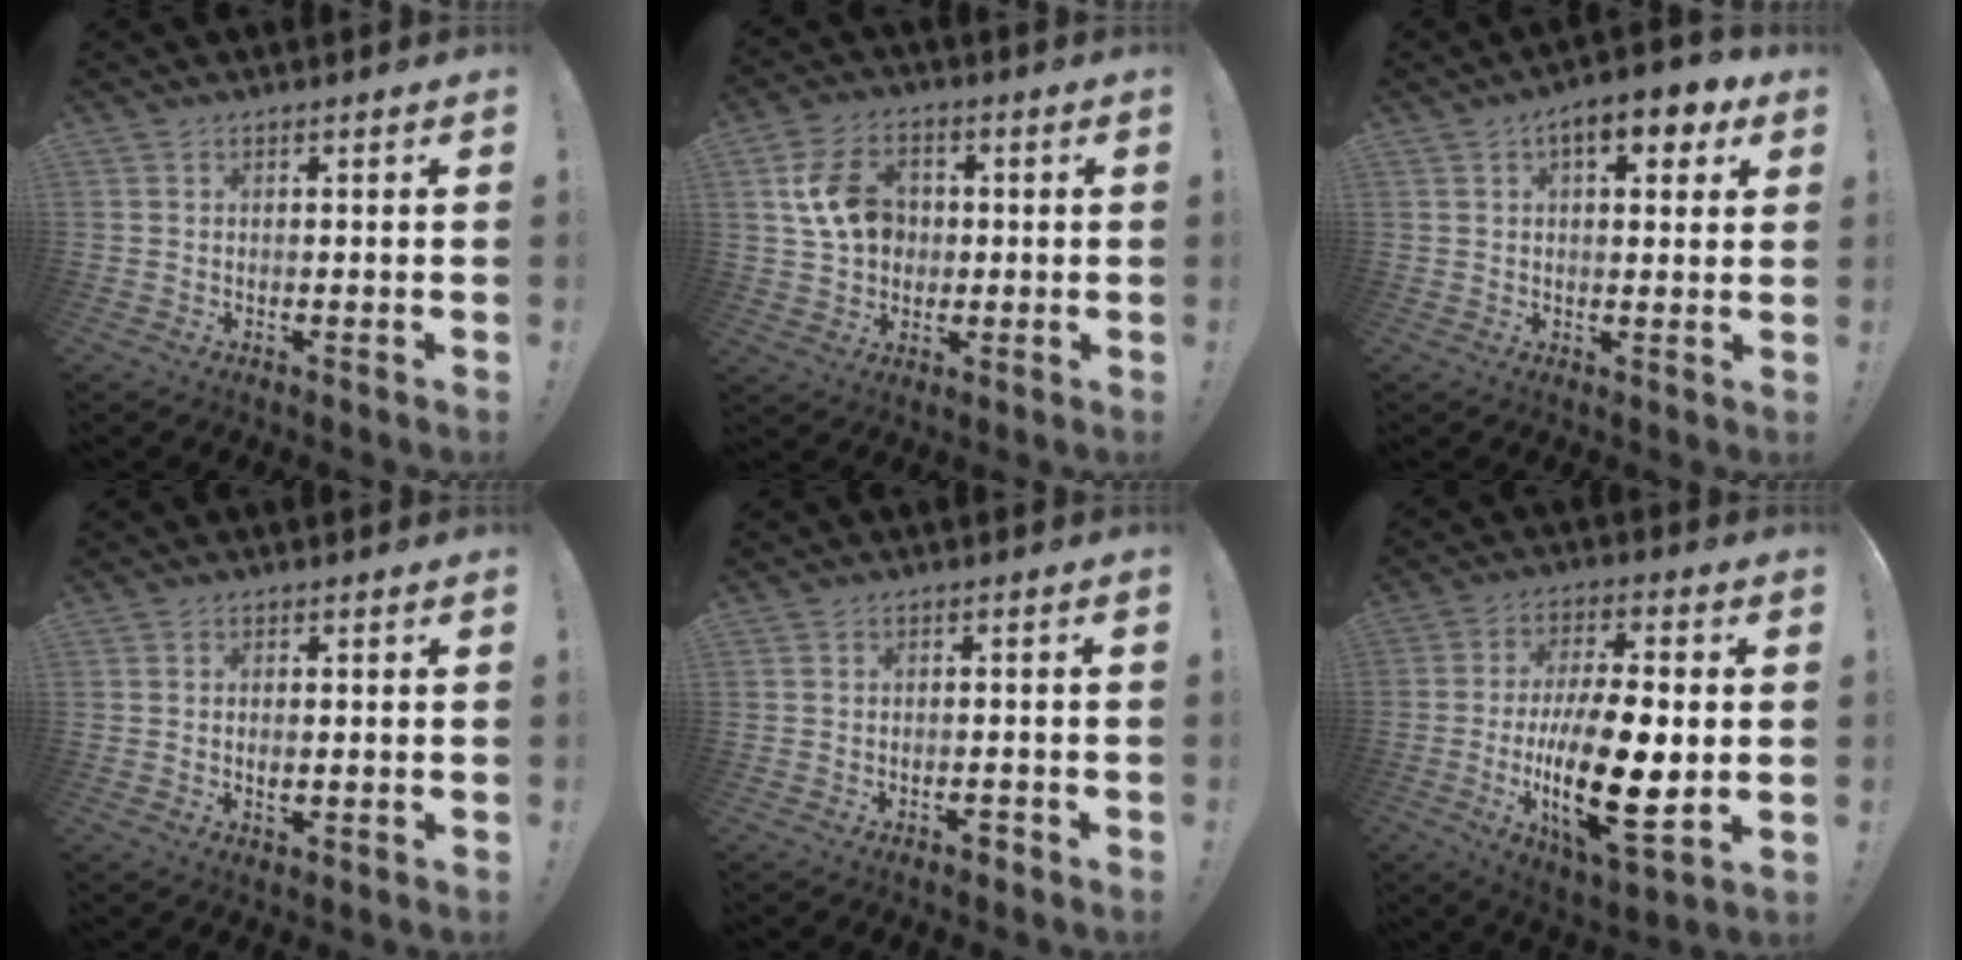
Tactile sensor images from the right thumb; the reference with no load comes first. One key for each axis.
{"total": 12.6, "fx": 2.1, "fy": 10.1, "fz": 7.3, "tx": -0.122, "ty": 0.008, "tz": 0.046}
{"total": 8.5, "fx": 3.9, "fy": 3.8, "fz": 6.5, "tx": -0.075, "ty": -0.011, "tz": 0.060}
{"total": 1.8, "fx": -0.2, "fy": 1.0, "fz": 1.5, "tx": -0.021, "ty": 0.001, "tz": -0.004}
{"total": 1.7, "fx": -1.4, "fy": 0.5, "fz": 0.9, "tx": -0.011, "ty": 0.007, "tz": -0.023}
{"total": 22.1, "fx": -3.0, "fy": 8.9, "fz": 20.0, "tx": -0.368, "ty": -0.002, "tz": -0.044}